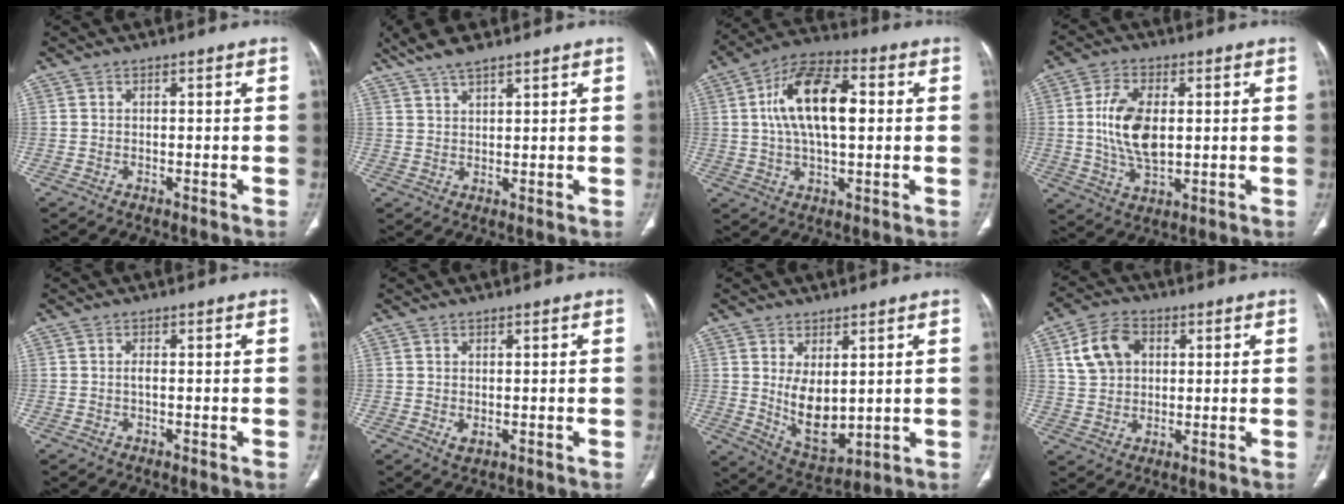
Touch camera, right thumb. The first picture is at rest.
{"total": 6.5, "force": [5.0, 1.7, 3.7], "torque": [-0.072, -0.003, 0.098]}
{"total": 15.5, "force": [2.3, 7.5, 13.3], "torque": [-0.233, 0.017, 0.035]}
{"total": 11.2, "force": [1.0, 6.1, 9.4], "torque": [-0.179, -0.006, 0.025]}
{"total": 0.7, "force": [-0.1, 0.3, 0.6], "torque": [-0.012, 0.000, -0.004]}
{"total": 1.4, "force": [-0.1, 0.9, 1.1], "torque": [-0.020, -0.005, 0.005]}
{"total": 9.3, "force": [1.4, 5.1, 7.6], "torque": [-0.108, -0.026, 0.051]}
{"total": 9.3, "force": [2.9, 6.9, 5.5], "torque": [-0.089, 0.006, 0.055]}